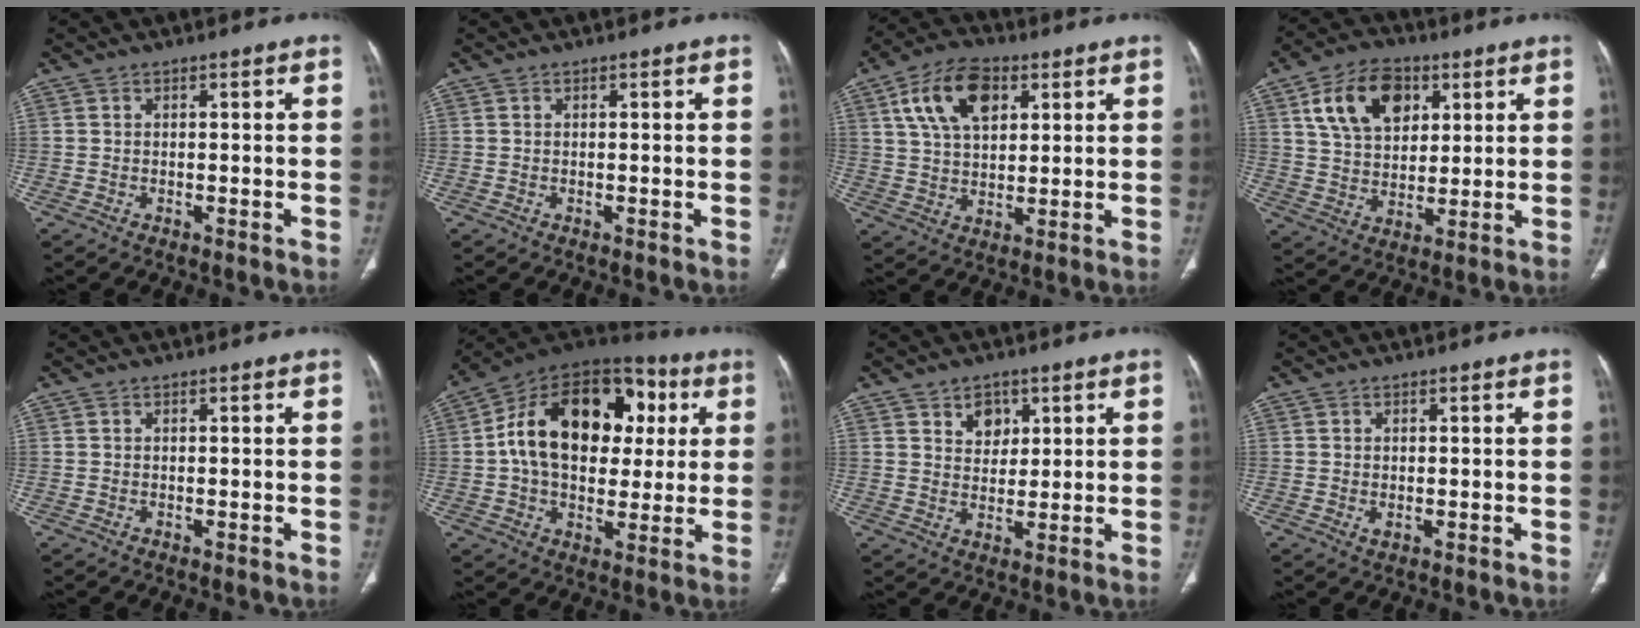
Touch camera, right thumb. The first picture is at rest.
{"total": 0.0}
{"total": 12.7, "force": [5.1, 7.4, 9.0], "torque": [-0.149, -0.004, 0.092]}
{"total": 13.8, "force": [5.6, 9.1, 8.8], "torque": [-0.126, -0.010, 0.102]}
{"total": 0.0}
{"total": 24.0, "force": [3.6, 16.0, 17.5], "torque": [-0.260, 0.023, 0.052]}
{"total": 4.8, "force": [2.5, 3.5, 2.1], "torque": [-0.012, -0.017, 0.044]}
{"total": 1.3, "force": [-0.2, 0.7, 1.0], "torque": [-0.019, -0.005, 0.000]}